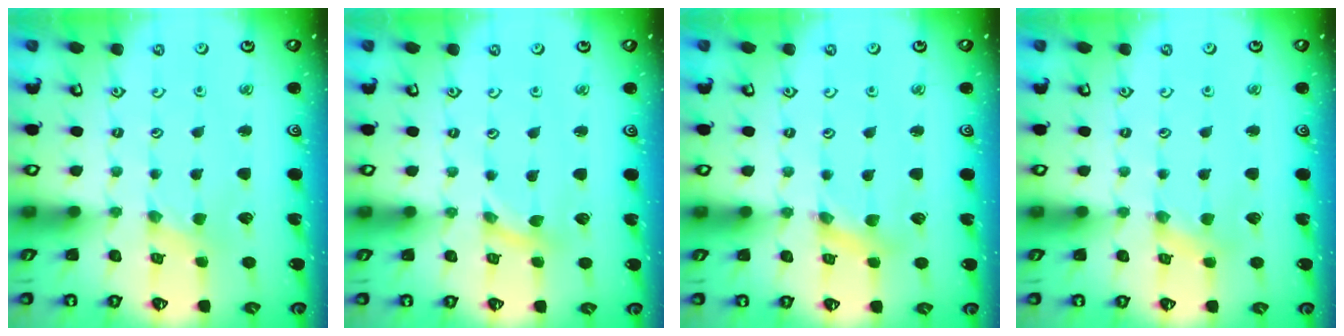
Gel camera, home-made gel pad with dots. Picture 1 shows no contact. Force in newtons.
{"total": 0.0}
{"total": 2.5, "press": 2.5, "slide": 0.3}
{"total": 2.2, "press": 2.2, "slide": 0.5}